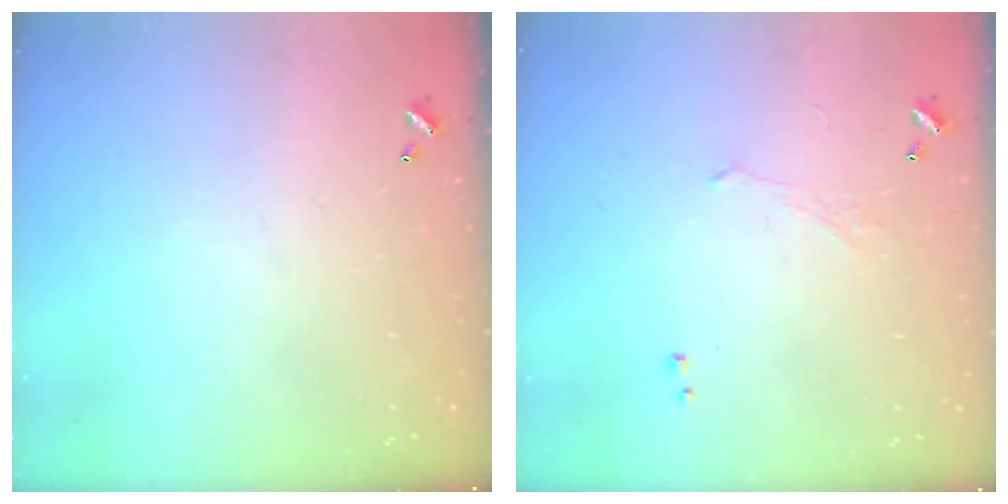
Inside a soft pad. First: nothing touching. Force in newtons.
{"total": 0.9, "press": 0.7, "slide": 0.5}